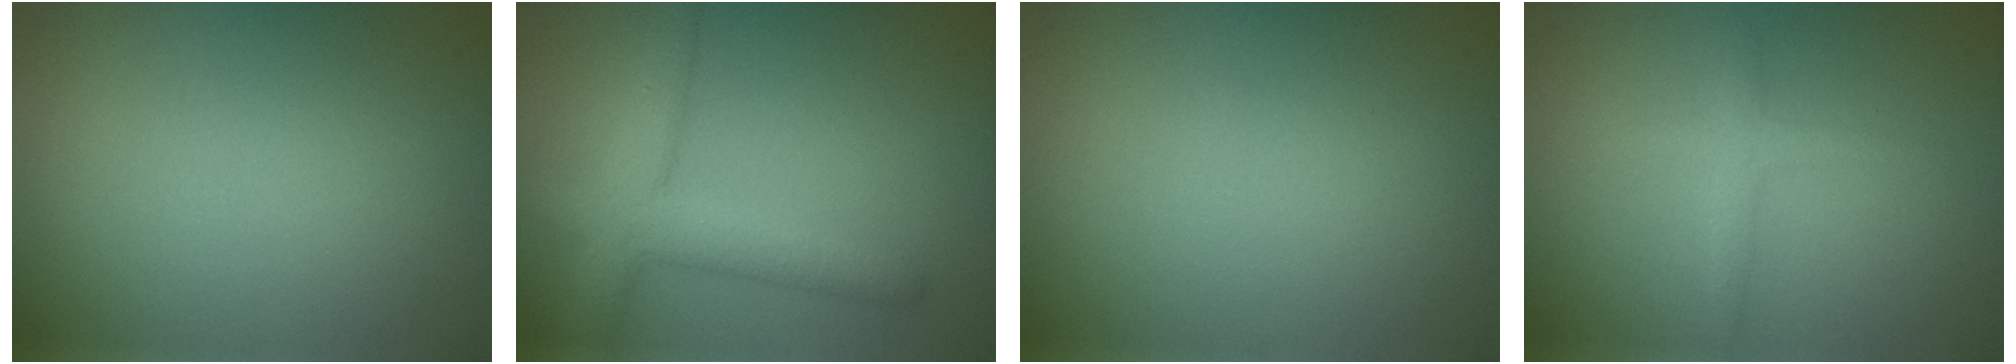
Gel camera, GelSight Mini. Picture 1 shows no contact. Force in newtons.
{"total": 4.9, "press": 4.9, "slide": 0.3}
{"total": 0.0}
{"total": 1.6, "press": 1.6, "slide": 0.1}